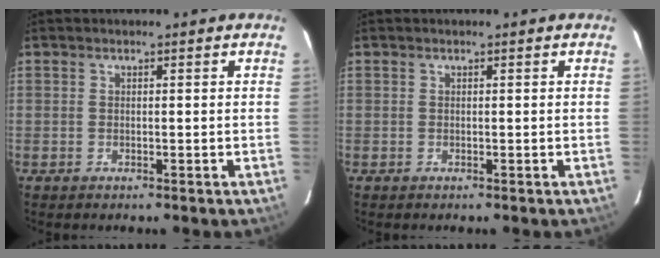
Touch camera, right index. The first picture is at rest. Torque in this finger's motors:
{"motor_torque": [0.00, 0.00, 0.03, 0.01]}